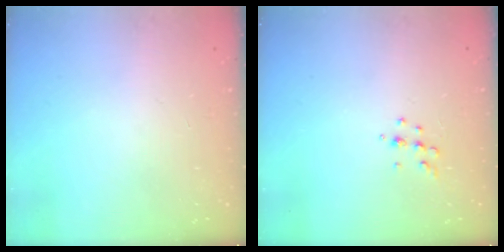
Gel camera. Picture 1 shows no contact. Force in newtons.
{"total": 6.3, "press": 6.2, "slide": 0.8}